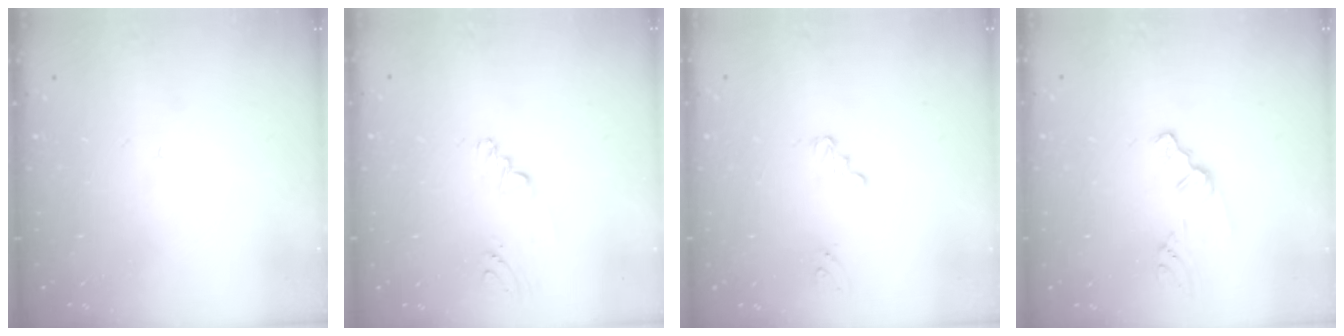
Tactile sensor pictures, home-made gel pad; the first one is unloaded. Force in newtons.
{"total": 2.0, "press": 1.7, "slide": 1.0}
{"total": 2.6, "press": 2.6, "slide": 0.3}
{"total": 1.8, "press": 1.7, "slide": 0.3}